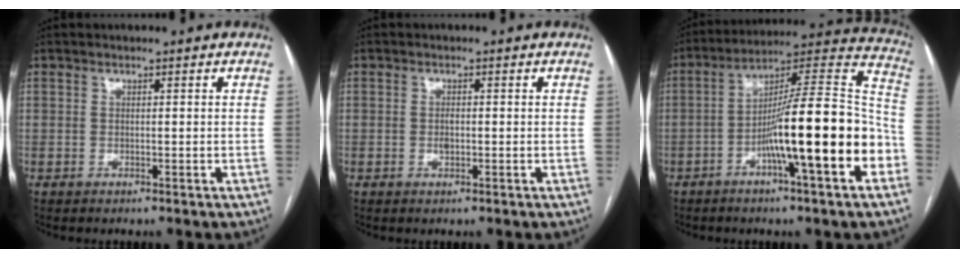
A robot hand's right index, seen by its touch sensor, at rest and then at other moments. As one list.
[{"total": 1.2, "force": [-0.2, 0.7, 1.0], "torque": [-0.021, 0.001, -0.001]}, {"total": 20.0, "force": [-6.4, 1.0, 18.9], "torque": [-0.263, 0.018, -0.101]}]